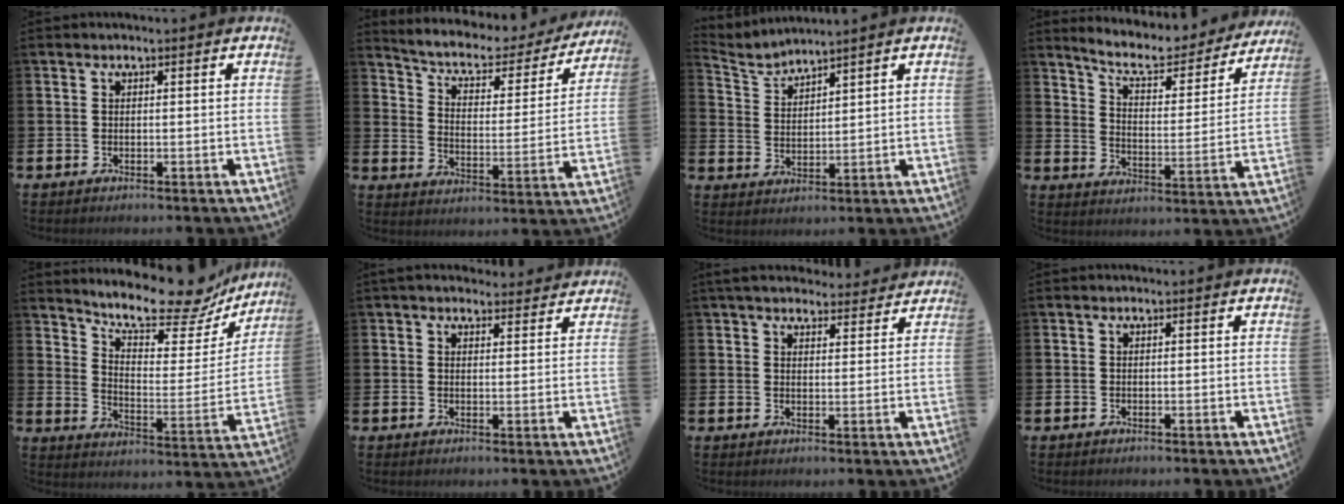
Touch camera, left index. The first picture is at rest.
{"total": 6.0, "force": [5.0, 2.3, 2.2], "torque": [-0.068, -0.037, 0.078]}
{"total": 3.3, "force": [3.3, -0.3, -0.3], "torque": [-0.012, -0.021, 0.058]}
{"total": 8.1, "force": [7.4, 2.0, 2.7], "torque": [-0.075, -0.051, 0.124]}
{"total": 12.6, "force": [11.2, 3.3, 4.8], "torque": [-0.103, -0.080, 0.191]}
{"total": 3.1, "force": [2.9, 1.0, 0.4], "torque": [-0.004, -0.012, 0.051]}
{"total": 4.8, "force": [4.5, 1.3, 0.9], "torque": [-0.029, -0.019, 0.083]}
{"total": 0.0}